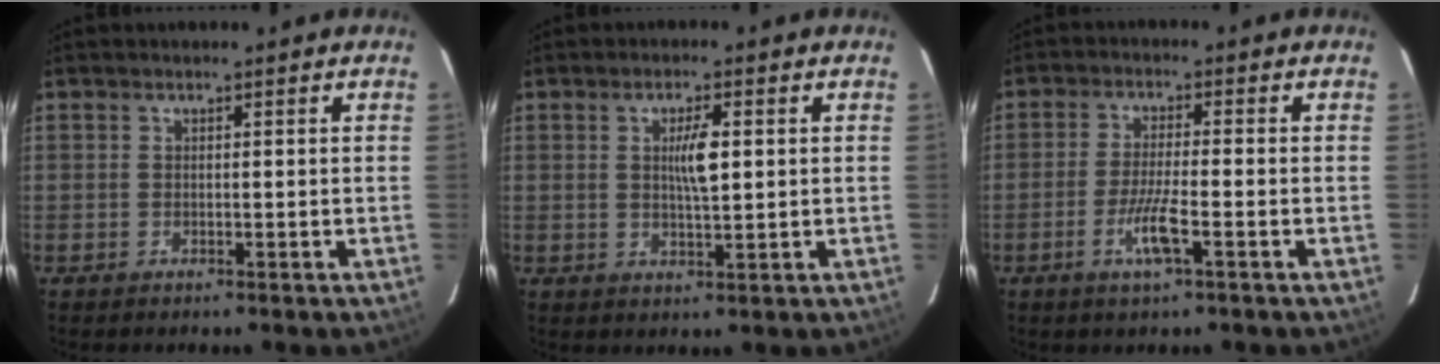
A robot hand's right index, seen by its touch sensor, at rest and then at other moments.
{"total": 4.4, "force": [0.8, 0.7, 4.3], "torque": [-0.075, 0.001, 0.013]}
{"total": 5.3, "force": [-2.3, 0.2, 4.8], "torque": [-0.094, -0.007, -0.043]}